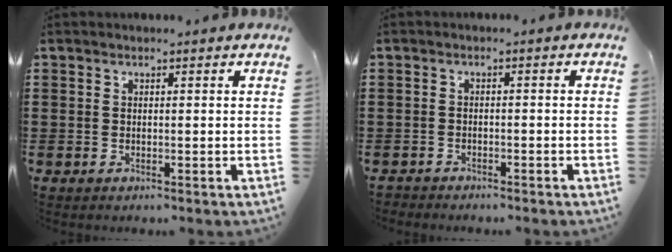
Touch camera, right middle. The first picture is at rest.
{"total": 1.2, "force": [-1.1, 0.4, -0.1], "torque": [-0.003, 0.002, -0.026]}